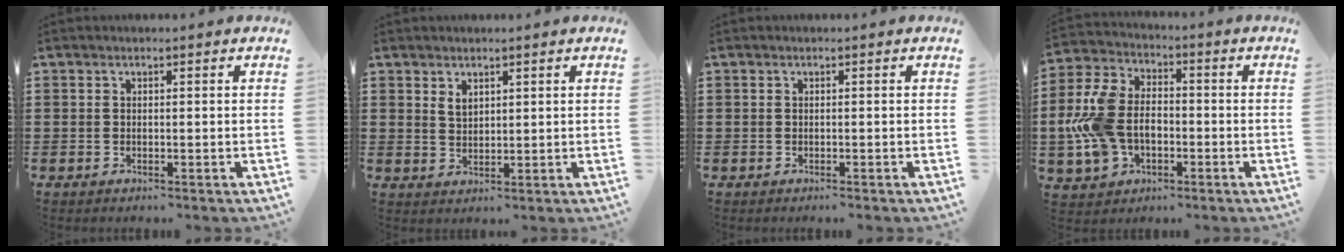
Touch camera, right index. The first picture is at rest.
{"total": 2.1, "force": [1.4, 0.9, 1.2], "torque": [-0.027, 0.002, 0.025]}
{"total": 0.0}
{"total": 10.1, "force": [-1.2, 7.1, 7.1], "torque": [-0.194, 0.007, -0.029]}